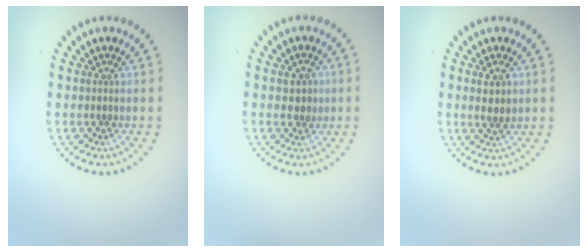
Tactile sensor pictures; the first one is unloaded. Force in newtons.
{"total": 2.0, "press": 1.9, "slide": 0.4}
{"total": 2.1, "press": 2.1, "slide": 0.6}